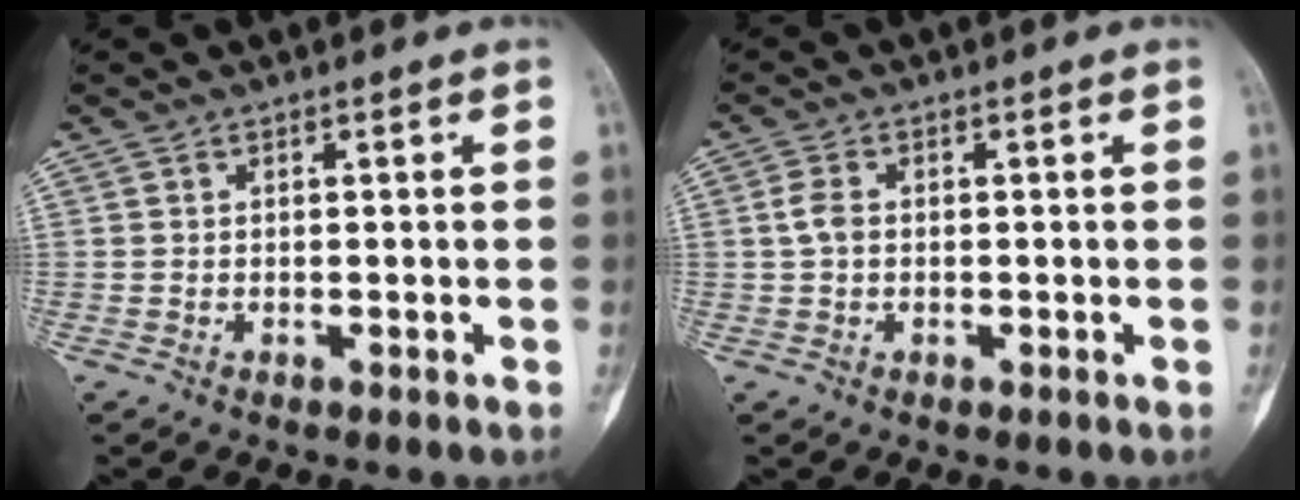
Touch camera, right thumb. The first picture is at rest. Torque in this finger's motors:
{"motor_torque": [0.25, 0.12, 0.30, -0.30, 0.16]}